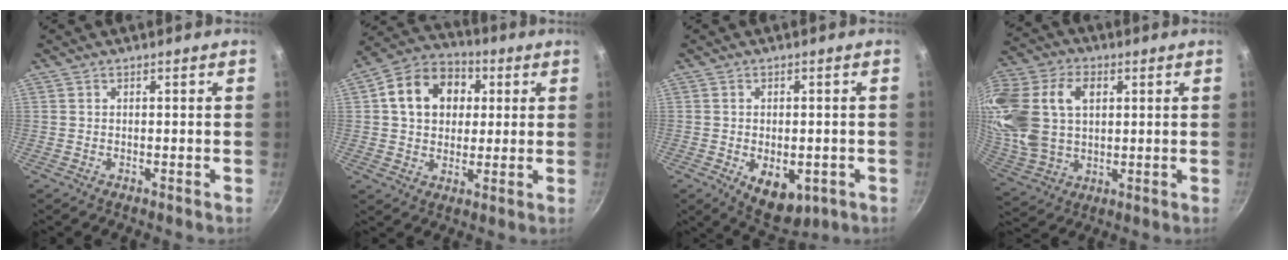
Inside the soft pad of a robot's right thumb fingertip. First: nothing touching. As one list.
[{"total": 14.2, "force": [3.2, 11.1, 8.2], "torque": [-0.112, 0.022, 0.039]}, {"total": 8.6, "force": [-2.5, 5.2, 6.4], "torque": [-0.065, -0.001, -0.019]}, {"total": 23.4, "force": [5.9, 16.3, 15.7], "torque": [-0.350, 0.016, 0.117]}]